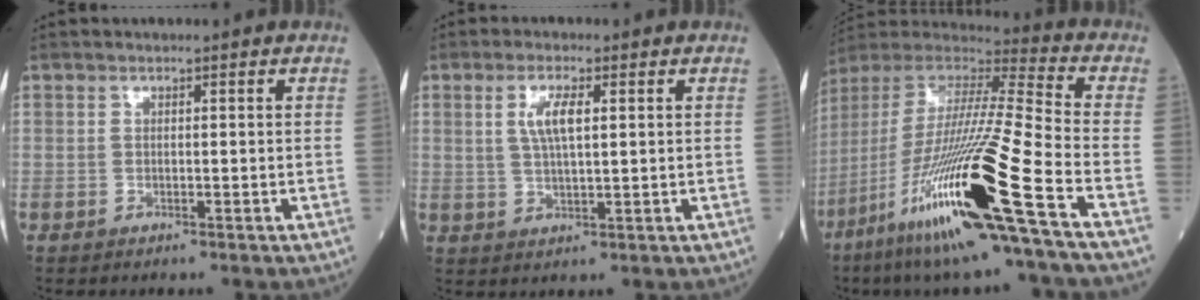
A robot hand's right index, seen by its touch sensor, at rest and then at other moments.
{"total": 4.7, "force": [1.5, 0.9, 4.4], "torque": [-0.090, 0.003, 0.033]}
{"total": 26.4, "force": [-12.1, -0.5, 23.5], "torque": [-0.468, -0.062, -0.230]}